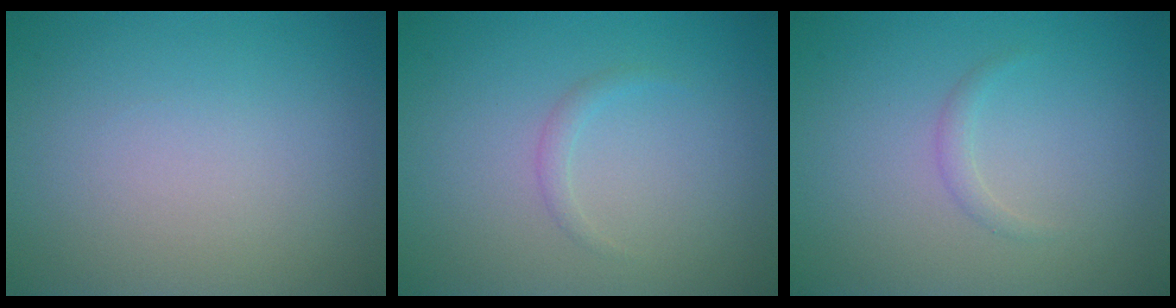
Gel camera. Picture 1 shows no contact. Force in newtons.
{"total": 0.9, "press": 0.9, "slide": 0.0}
{"total": 0.8, "press": 0.8, "slide": 0.0}